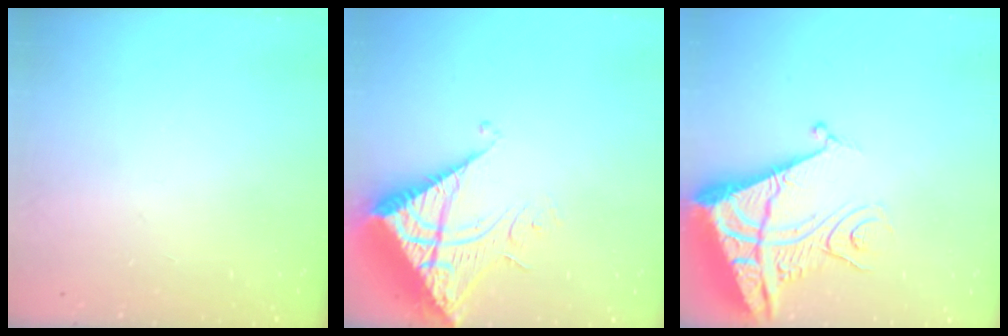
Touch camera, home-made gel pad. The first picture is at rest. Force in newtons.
{"total": 11.5, "press": 11.5, "slide": 1.2}
{"total": 11.4, "press": 11.3, "slide": 1.3}